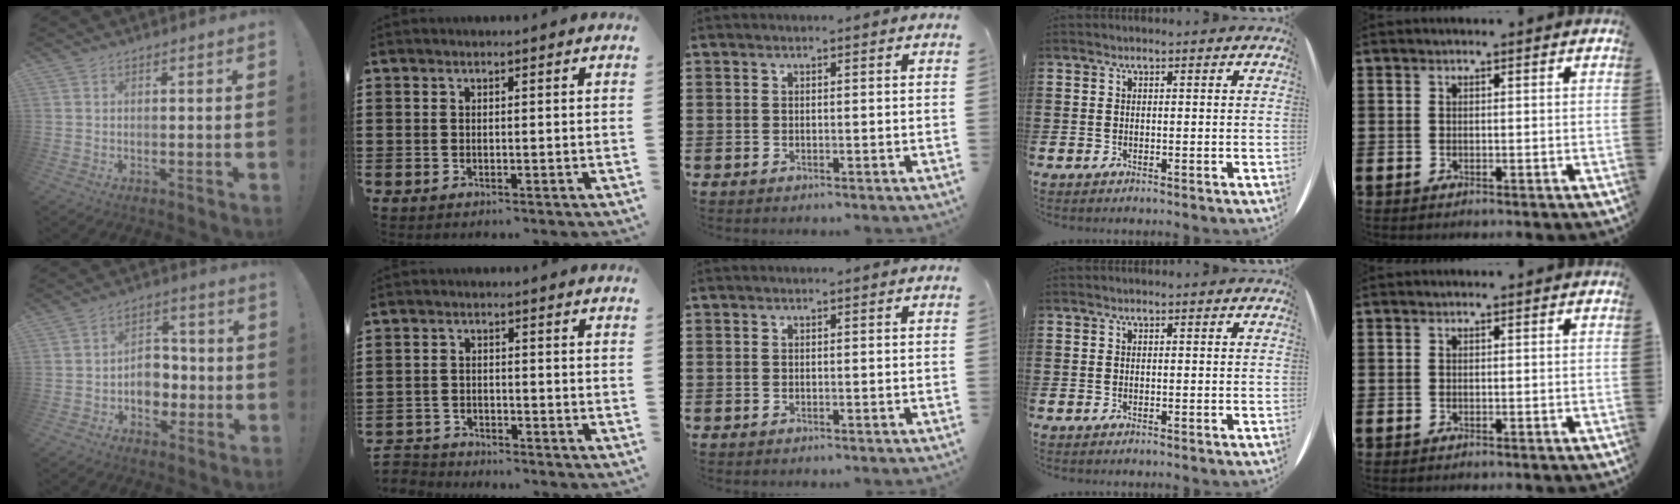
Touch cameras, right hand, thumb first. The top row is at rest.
{"thumb": {"total": 9.2, "force": [-2.0, 7.4, 5.0], "torque": [-0.074, 0.013, -0.029]}, "index": {"total": 2.6, "force": [-2.6, 0.4, -0.3], "torque": [-0.003, 0.000, -0.058]}}